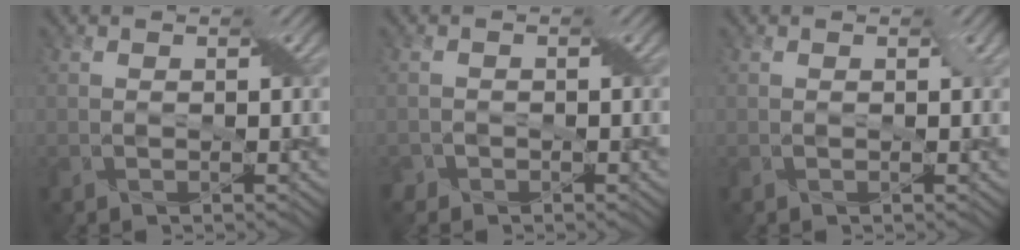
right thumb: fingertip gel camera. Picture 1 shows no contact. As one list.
[{"total": 1.2, "force": [-0.9, 0.7, -0.1], "torque": [0.002, 0.002, -0.019]}, {"total": 0.6, "force": [0.1, 0.5, 0.3], "torque": [-0.007, -0.001, 0.000]}]